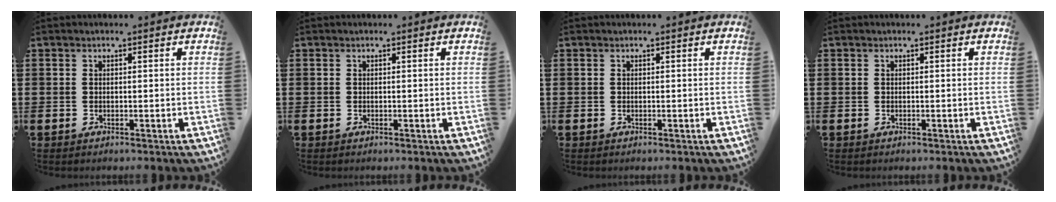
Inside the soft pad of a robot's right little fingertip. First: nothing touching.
{"total": 0.0}
{"total": 0.0}
{"total": 0.0}